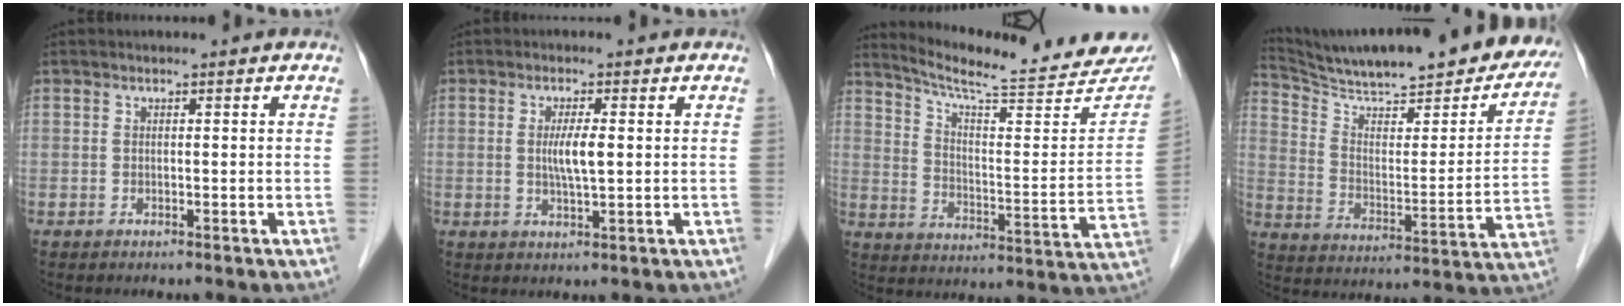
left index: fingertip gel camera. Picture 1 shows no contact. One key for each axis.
{"total": 3.6, "fx": -0.2, "fy": 0.3, "fz": 3.6, "tx": -0.068, "ty": -0.010, "tz": -0.003}
{"total": 22.4, "fx": 20.9, "fy": 2.1, "fz": 7.9, "tx": -0.119, "ty": -0.072, "tz": 0.273}
{"total": 28.1, "fx": 24.4, "fy": 4.6, "fz": 13.2, "tx": -0.204, "ty": -0.057, "tz": 0.329}